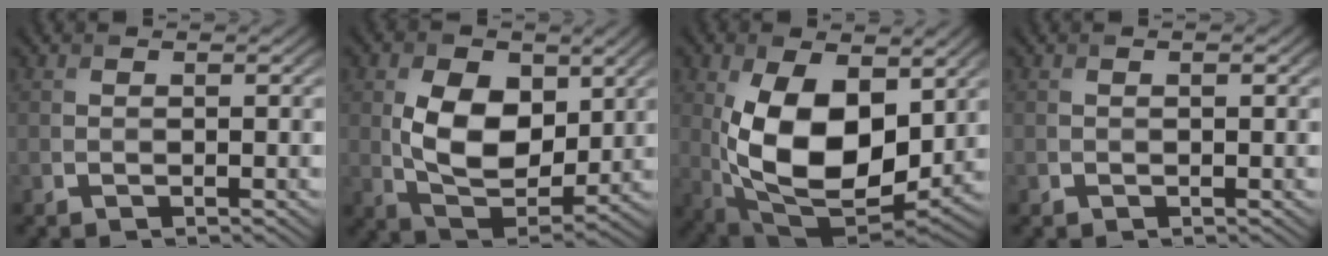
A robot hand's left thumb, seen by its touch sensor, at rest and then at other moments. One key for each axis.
{"total": 10.8, "fx": 1.8, "fy": 6.8, "fz": 8.1, "tx": -0.168, "ty": -0.006, "tz": 0.034}
{"total": 14.1, "fx": 1.9, "fy": 8.1, "fz": 11.4, "tx": -0.224, "ty": -0.012, "tz": 0.044}
{"total": 0.6, "fx": 0.1, "fy": 0.3, "fz": 0.5, "tx": -0.011, "ty": 0.000, "tz": 0.003}